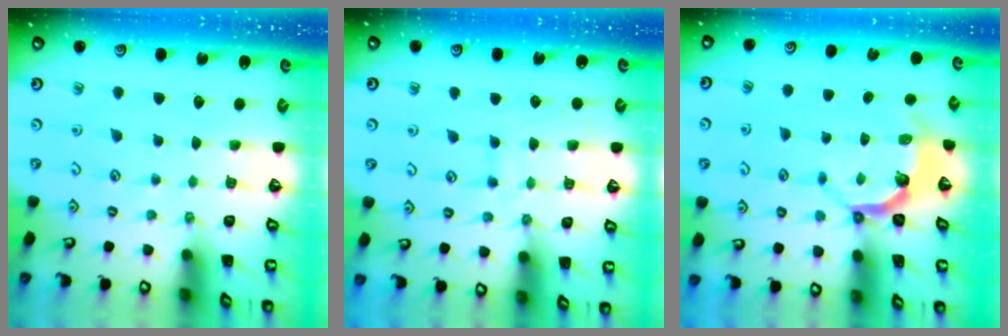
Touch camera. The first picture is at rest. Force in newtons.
{"total": 9.3, "press": 9.3, "slide": 0.8}
{"total": 4.4, "press": 3.2, "slide": 3.0}